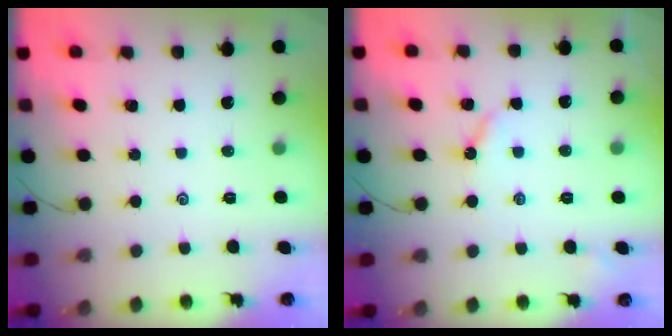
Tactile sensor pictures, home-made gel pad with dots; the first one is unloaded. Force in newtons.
{"total": 3.4, "press": 3.3, "slide": 0.5}